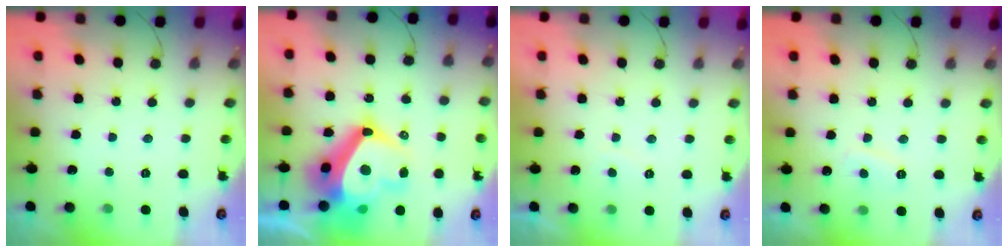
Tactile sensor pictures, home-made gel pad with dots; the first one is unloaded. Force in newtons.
{"total": 21.1, "press": 21.0, "slide": 2.1}
{"total": 1.6, "press": 1.6, "slide": 0.5}
{"total": 2.9, "press": 2.9, "slide": 0.1}